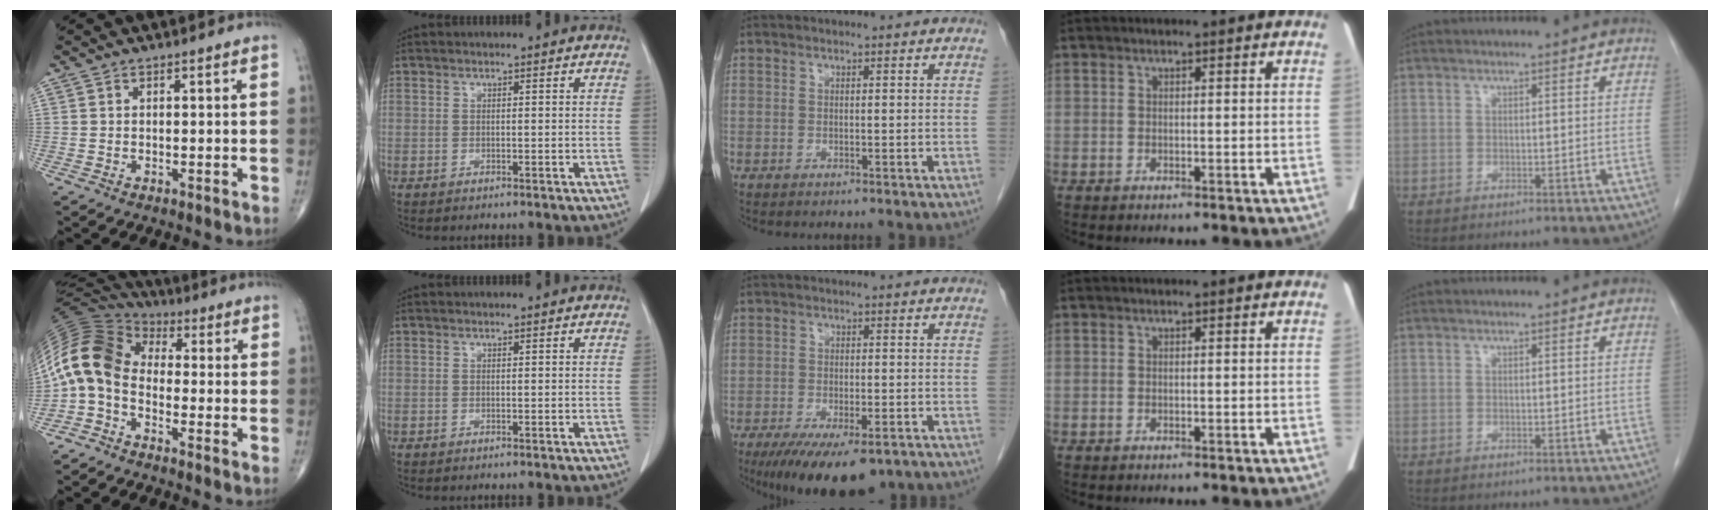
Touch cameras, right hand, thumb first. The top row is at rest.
{"thumb": {"total": 11.6, "force": [-2.2, 7.7, 8.5], "torque": [-0.171, 0.058, -0.064]}, "middle": {"total": 11.1, "force": [-7.5, 3.9, 7.2], "torque": [-0.115, -0.014, -0.113]}}